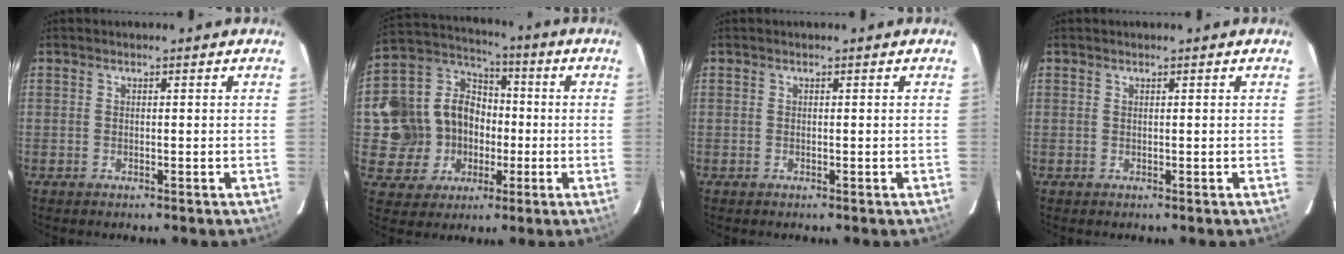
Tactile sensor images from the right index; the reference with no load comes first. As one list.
[{"total": 16.9, "force": [-2.6, 15.5, 6.0], "torque": [-0.164, 0.051, -0.026]}, {"total": 0.0}, {"total": 0.0}]